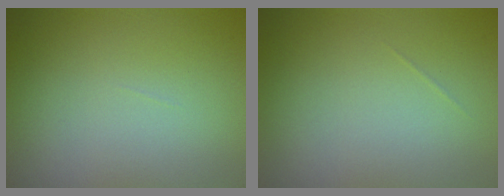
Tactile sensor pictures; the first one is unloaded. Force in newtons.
{"total": 0.0}